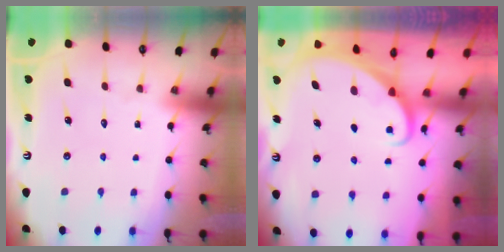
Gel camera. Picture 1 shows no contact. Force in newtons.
{"total": 1.6, "press": 1.6, "slide": 0.0}